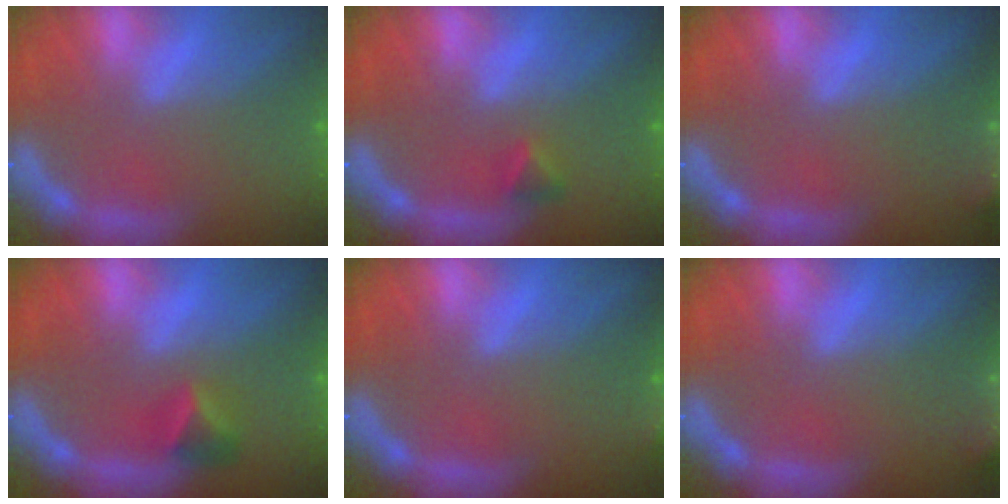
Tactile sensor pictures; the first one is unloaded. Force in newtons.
{"total": 1.4}
{"total": 5.9}
{"total": 2.4}
{"total": 1.4}
{"total": 6.5}